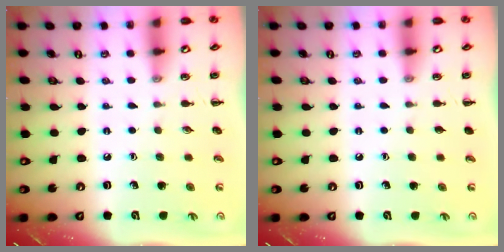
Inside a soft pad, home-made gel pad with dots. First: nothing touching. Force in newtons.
{"total": 0.0}